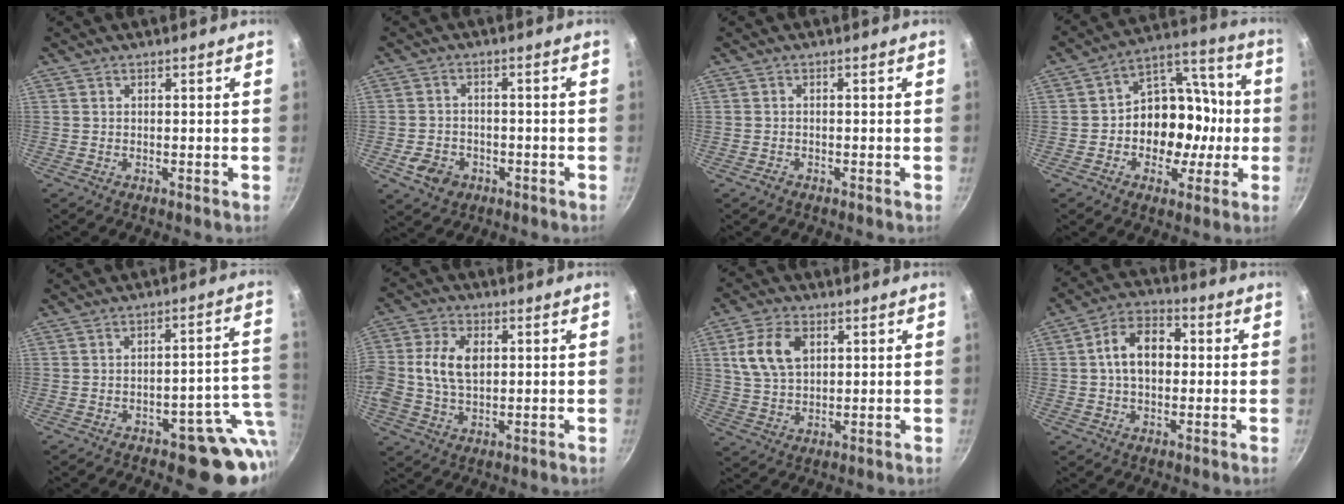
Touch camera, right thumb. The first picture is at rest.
{"total": 6.2, "force": [-2.5, 4.8, 2.9], "torque": [-0.043, 0.023, -0.036]}
{"total": 1.0, "force": [-0.7, 0.6, 0.3], "torque": [-0.010, 0.008, -0.012]}
{"total": 15.6, "force": [-2.3, 12.0, 9.7], "torque": [-0.094, 0.053, -0.041]}
{"total": 12.3, "force": [-3.3, 6.3, 10.0], "torque": [-0.057, 0.033, -0.036]}
{"total": 9.9, "force": [1.2, 6.5, 7.4], "torque": [-0.138, 0.016, 0.016]}
{"total": 9.8, "force": [3.1, 6.3, 6.8], "torque": [-0.118, -0.002, 0.059]}
{"total": 10.3, "force": [0.7, 7.0, 7.6], "torque": [-0.097, 0.028, -0.001]}